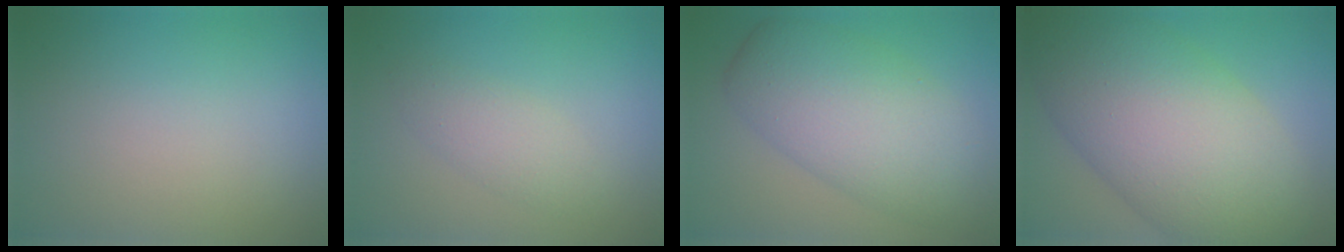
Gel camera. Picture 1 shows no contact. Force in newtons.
{"total": 2.2, "press": 2.2, "slide": 0.0}
{"total": 8.3, "press": 8.3, "slide": 0.4}
{"total": 14.3, "press": 14.3, "slide": 0.7}